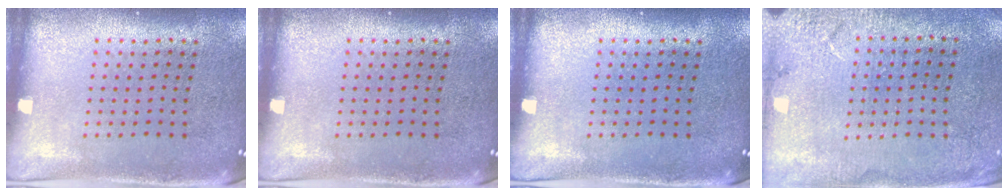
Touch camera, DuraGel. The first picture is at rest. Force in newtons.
{"total": 0.0}
{"total": 0.0}
{"total": 2.7, "press": 2.6, "slide": 0.4}